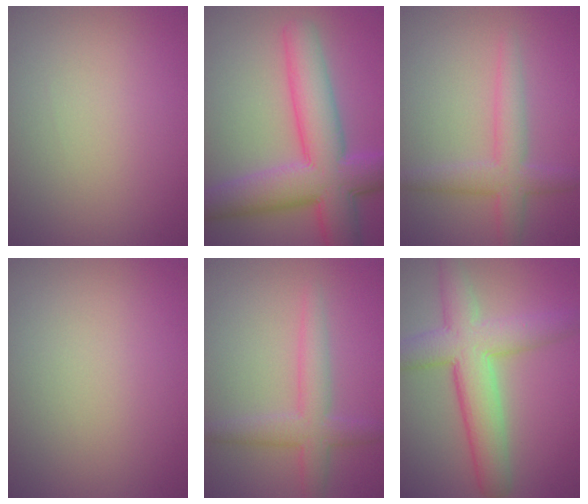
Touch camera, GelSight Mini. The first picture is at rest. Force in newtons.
{"total": 9.9, "press": 9.9, "slide": 0.3}
{"total": 3.5, "press": 3.5, "slide": 0.1}
{"total": 0.0}
{"total": 3.5, "press": 3.5, "slide": 0.1}
{"total": 7.2, "press": 7.2, "slide": 0.3}